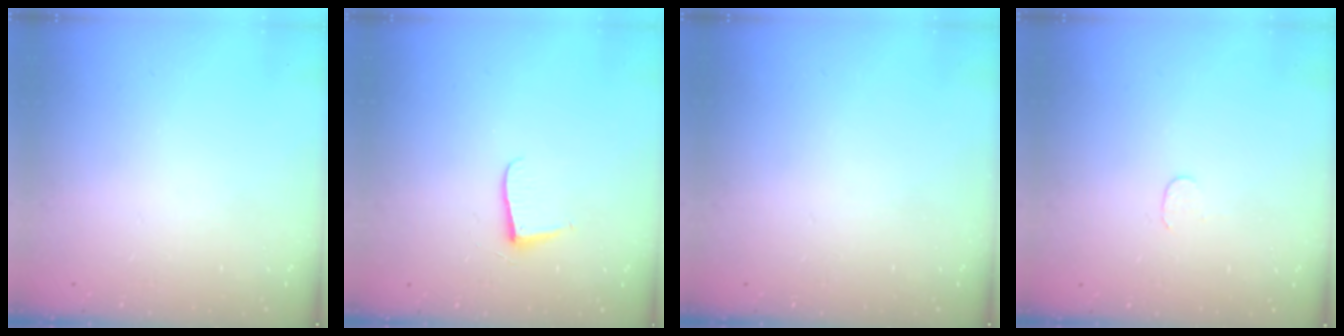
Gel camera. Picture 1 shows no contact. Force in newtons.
{"total": 5.5, "press": 5.5, "slide": 0.6}
{"total": 0.0}
{"total": 3.5, "press": 3.5, "slide": 0.3}